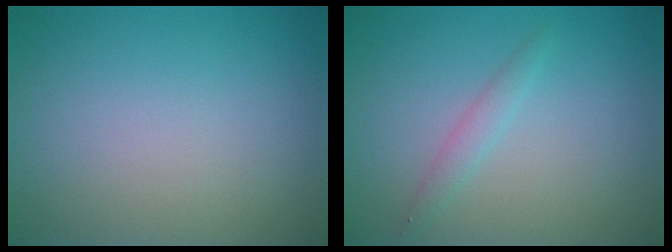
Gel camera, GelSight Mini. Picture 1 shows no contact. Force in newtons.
{"total": 1.3, "press": 1.3, "slide": 0.1}